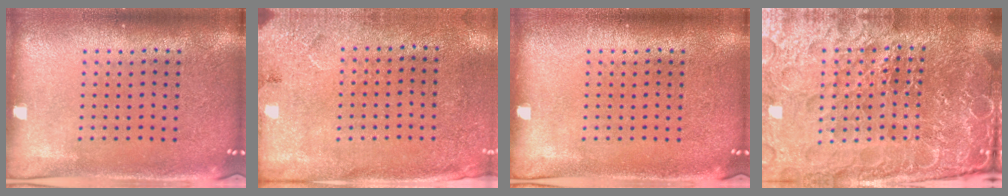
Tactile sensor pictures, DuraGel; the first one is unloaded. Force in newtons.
{"total": 2.7, "press": 2.2, "slide": 1.6}
{"total": 0.0}
{"total": 6.2, "press": 5.6, "slide": 2.8}